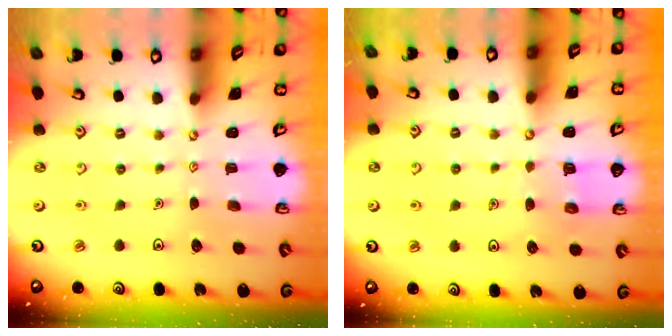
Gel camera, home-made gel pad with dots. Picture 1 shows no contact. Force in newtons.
{"total": 5.6, "press": 5.6, "slide": 0.3}